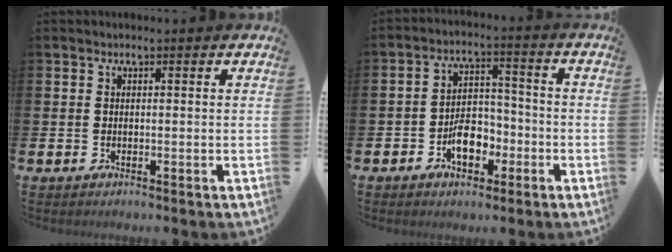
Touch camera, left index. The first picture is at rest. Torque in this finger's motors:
{"motor_torque": [0.87, 0.39, 0.54, 0.16]}